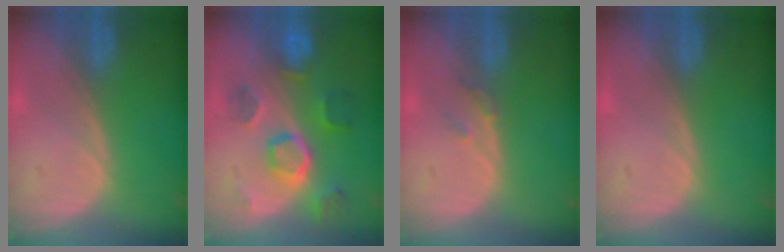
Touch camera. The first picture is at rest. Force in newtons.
{"total": 8.6, "press": 7.7, "slide": 3.8}
{"total": 1.5, "press": 1.3, "slide": 0.7}
{"total": 0.0}